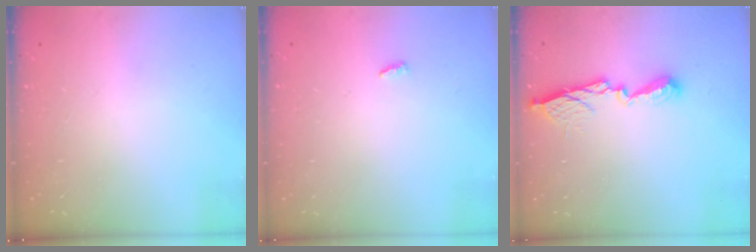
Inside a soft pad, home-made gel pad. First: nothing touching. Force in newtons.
{"total": 2.7, "press": 2.7, "slide": 0.2}
{"total": 10.6, "press": 10.6, "slide": 0.6}